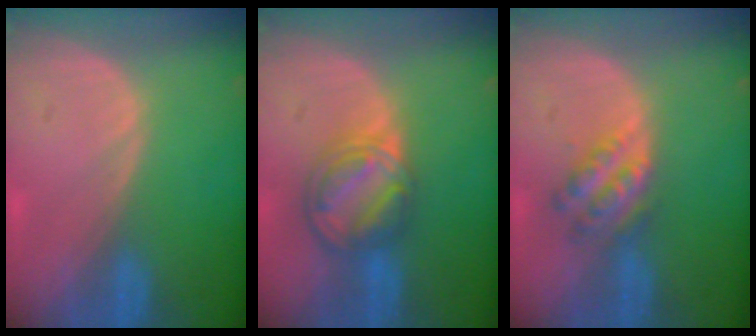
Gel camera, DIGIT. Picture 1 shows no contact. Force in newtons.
{"total": 8.1, "press": 6.9, "slide": 4.1}
{"total": 5.4, "press": 5.0, "slide": 2.2}